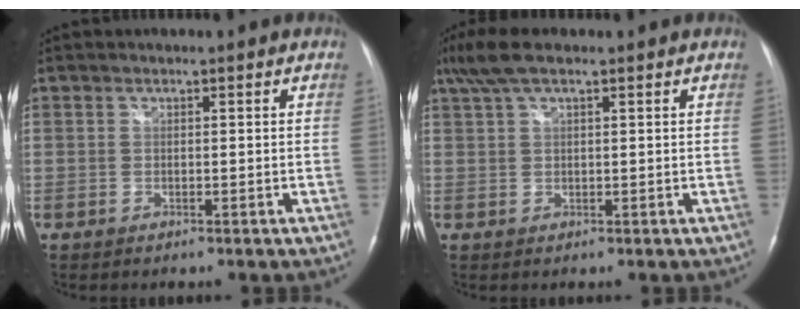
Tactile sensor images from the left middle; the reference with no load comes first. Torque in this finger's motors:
{"motor_torque": [0.42, -0.30, 0.02, 0.02]}